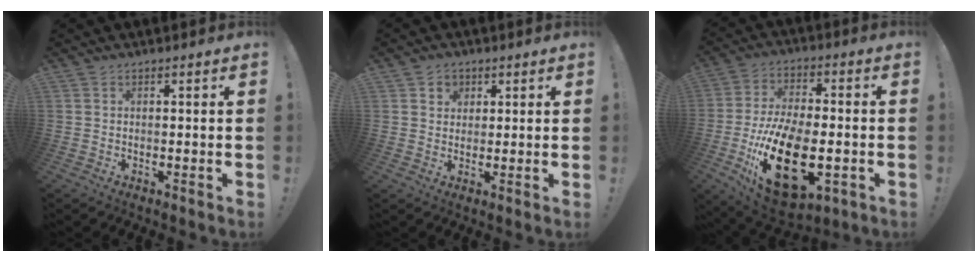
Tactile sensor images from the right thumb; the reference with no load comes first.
{"total": 3.6, "force": [1.5, 3.2, 0.8], "torque": [-0.009, -0.006, 0.026]}
{"total": 24.1, "force": [-6.5, 13.0, 19.2], "torque": [-0.367, 0.030, -0.091]}